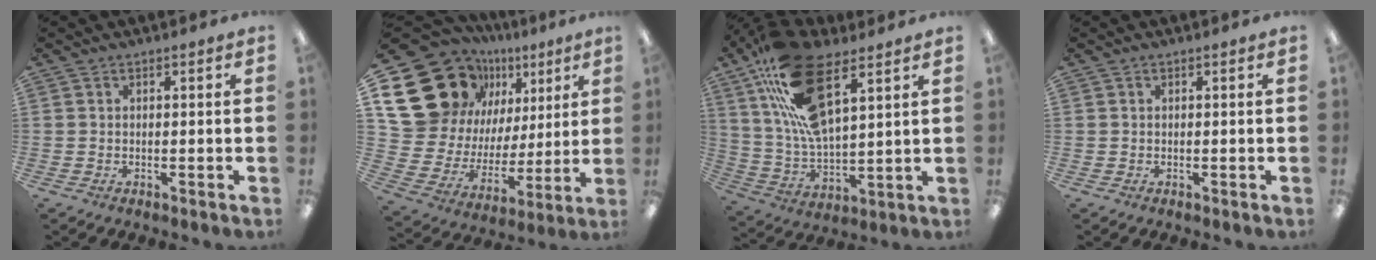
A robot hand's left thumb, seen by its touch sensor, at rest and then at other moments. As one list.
[{"total": 24.4, "force": [12.2, 17.7, 11.6], "torque": [-0.214, -0.068, 0.253]}, {"total": 20.6, "force": [11.8, 8.5, 14.6], "torque": [-0.292, -0.043, 0.209]}, {"total": 0.0}]